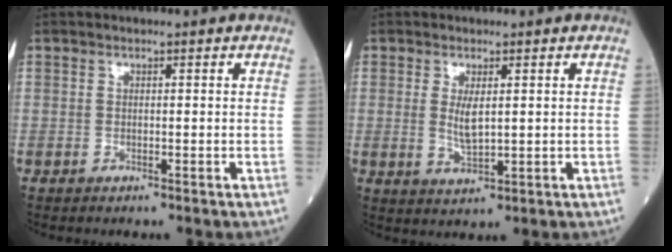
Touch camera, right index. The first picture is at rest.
{"total": 3.8, "force": [0.6, 1.1, 3.6], "torque": [-0.067, -0.010, 0.017]}